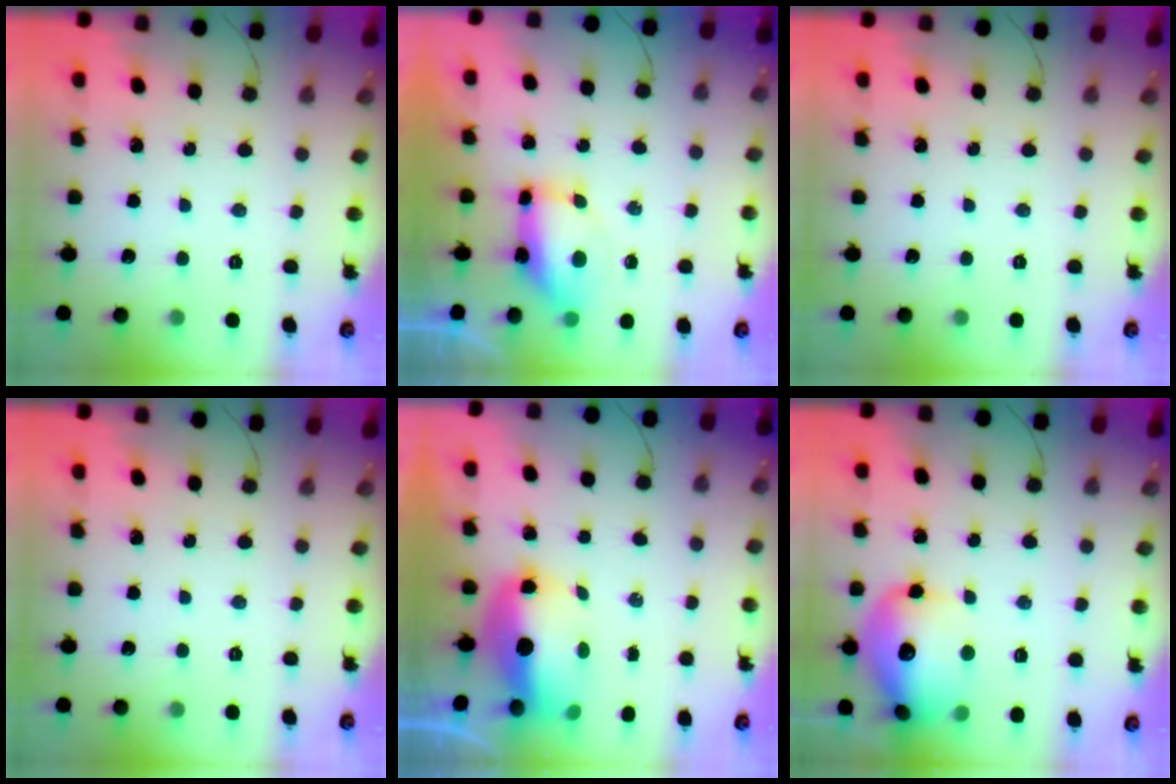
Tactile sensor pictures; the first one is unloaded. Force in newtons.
{"total": 8.0, "press": 7.9, "slide": 1.1}
{"total": 0.0}
{"total": 0.0}
{"total": 10.6, "press": 10.4, "slide": 2.2}
{"total": 17.7, "press": 17.6, "slide": 2.3}